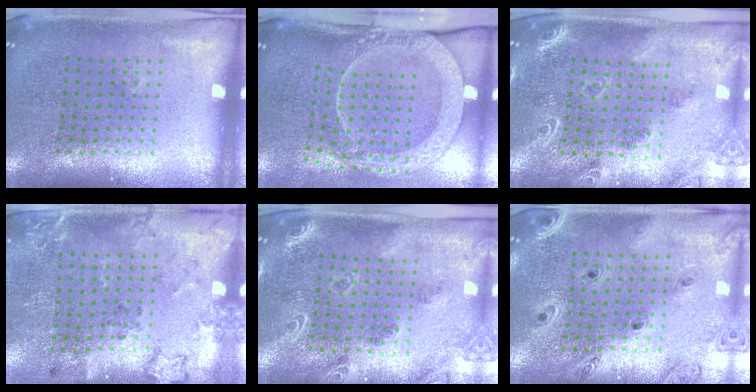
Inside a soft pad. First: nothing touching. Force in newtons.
{"total": 3.0, "press": 2.1, "slide": 2.1}
{"total": 1.8, "press": 1.7, "slide": 0.4}
{"total": 2.0, "press": 1.4, "slide": 1.4}
{"total": 1.8, "press": 1.7, "slide": 0.4}
{"total": 1.3, "press": 1.2, "slide": 0.3}